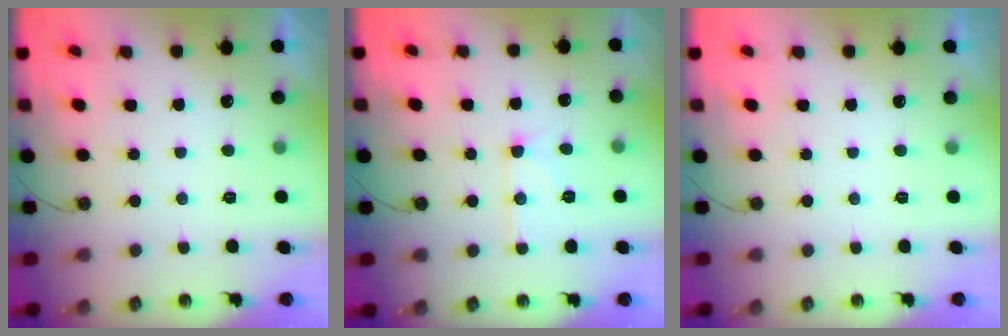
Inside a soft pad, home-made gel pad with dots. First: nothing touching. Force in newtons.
{"total": 9.0, "press": 9.0, "slide": 0.5}
{"total": 0.0}